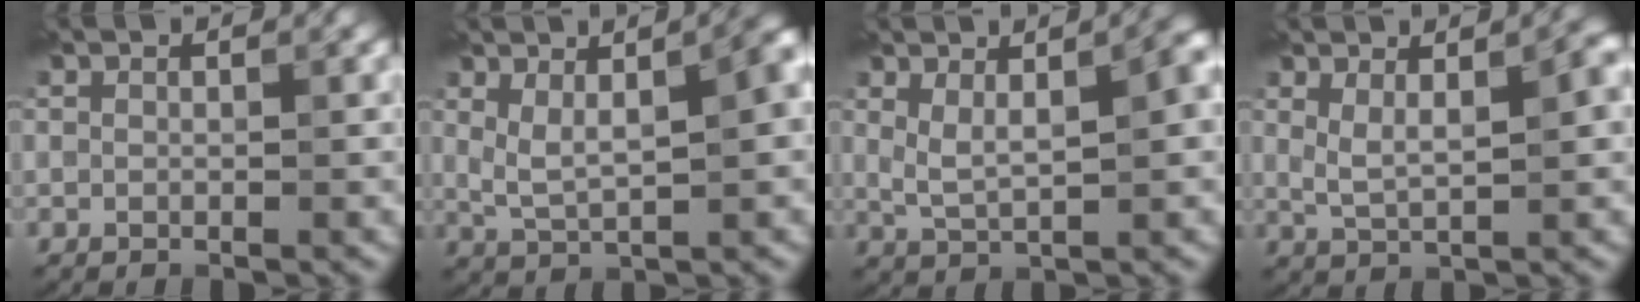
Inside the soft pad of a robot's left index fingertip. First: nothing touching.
{"total": 5.9, "force": [1.6, 2.0, 5.4], "torque": [-0.098, 0.001, 0.029]}
{"total": 4.7, "force": [1.4, 1.4, 4.3], "torque": [-0.079, 0.000, 0.028]}
{"total": 3.8, "force": [1.4, 1.1, 3.4], "torque": [-0.068, -0.002, 0.026]}